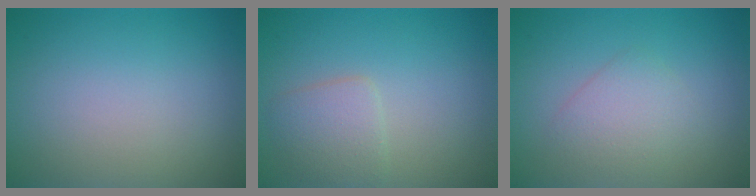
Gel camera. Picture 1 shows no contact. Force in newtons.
{"total": 2.5, "press": 2.5, "slide": 0.1}
{"total": 2.2, "press": 2.2, "slide": 0.1}